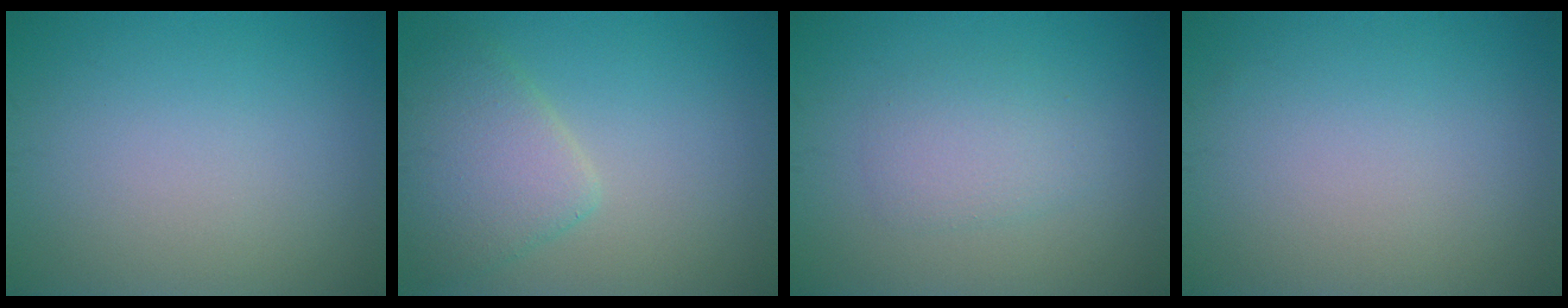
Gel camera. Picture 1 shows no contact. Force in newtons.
{"total": 4.3, "press": 4.3, "slide": 0.2}
{"total": 2.4, "press": 2.4, "slide": 0.2}
{"total": 0.0}